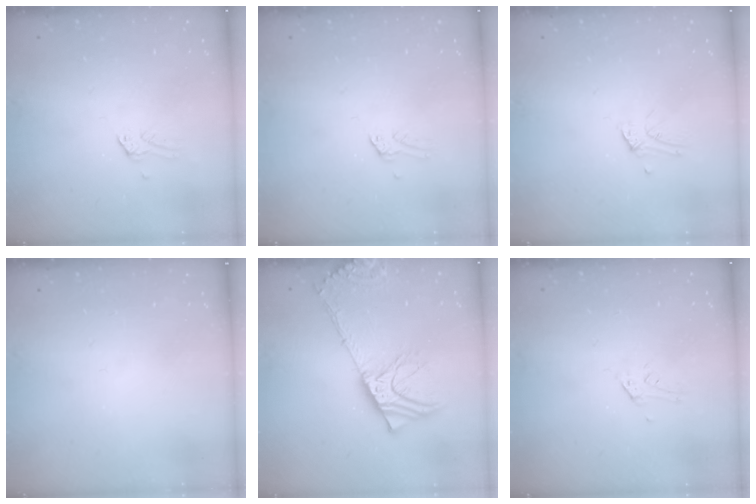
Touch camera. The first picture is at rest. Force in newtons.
{"total": 0.0}
{"total": 3.0, "press": 3.0, "slide": 0.3}
{"total": 0.0}
{"total": 16.3, "press": 15.9, "slide": 3.7}
{"total": 2.1, "press": 2.1, "slide": 0.2}